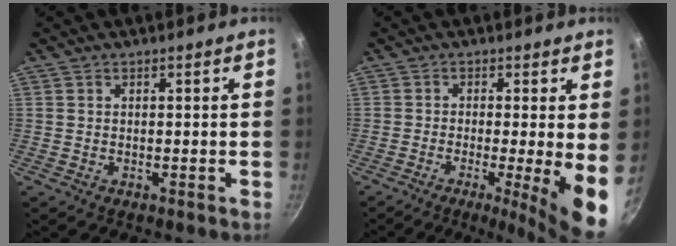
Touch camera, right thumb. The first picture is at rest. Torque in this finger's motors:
{"motor_torque": [-0.47, 1.08, 0.16, 0.01, 0.22]}